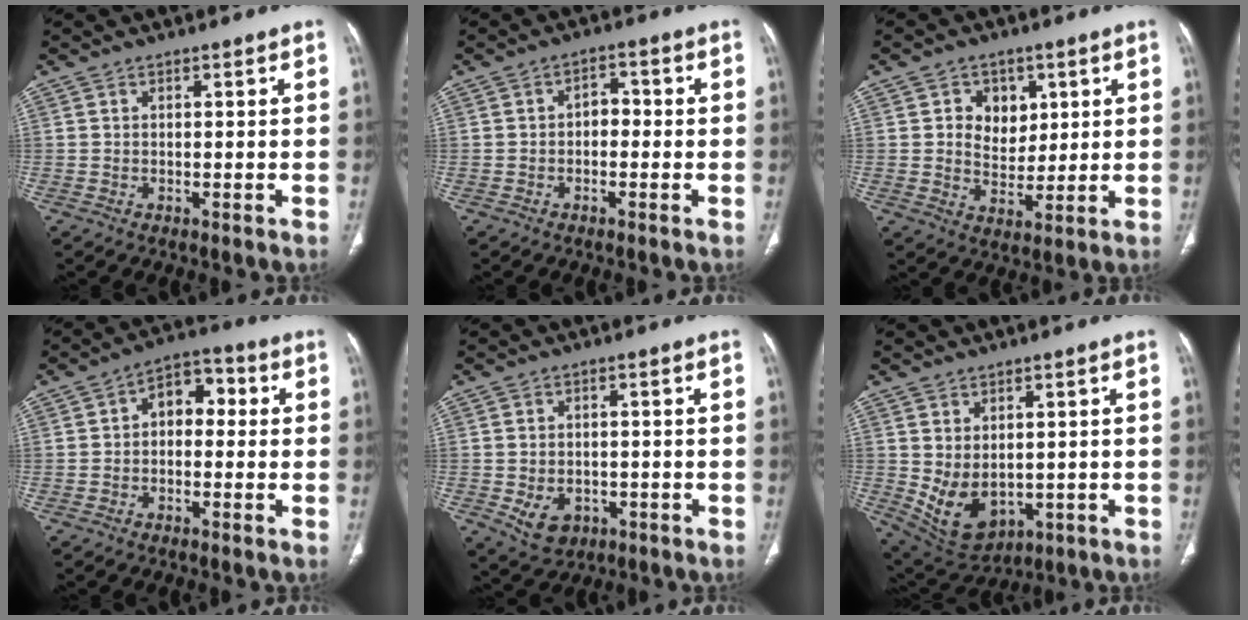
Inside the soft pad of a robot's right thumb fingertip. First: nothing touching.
{"total": 3.0, "force": [-0.6, 2.2, 1.9], "torque": [-0.014, 0.016, -0.019]}
{"total": 7.5, "force": [2.5, 6.1, 3.6], "torque": [-0.017, -0.011, 0.044]}
{"total": 7.1, "force": [0.3, 4.8, 5.1], "torque": [-0.049, 0.028, -0.009]}
{"total": 6.0, "force": [-1.9, 4.6, 3.4], "torque": [-0.048, 0.009, -0.017]}
{"total": 9.6, "force": [-0.5, 6.4, 7.1], "torque": [-0.112, -0.008, 0.023]}